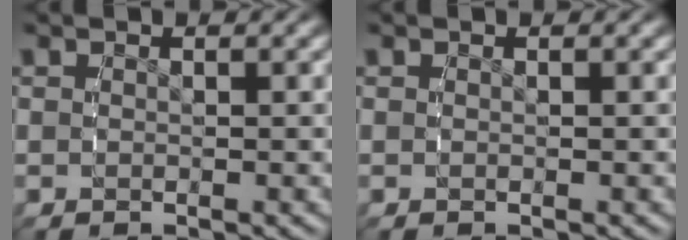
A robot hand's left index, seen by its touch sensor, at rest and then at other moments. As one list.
[{"total": 0.0}]